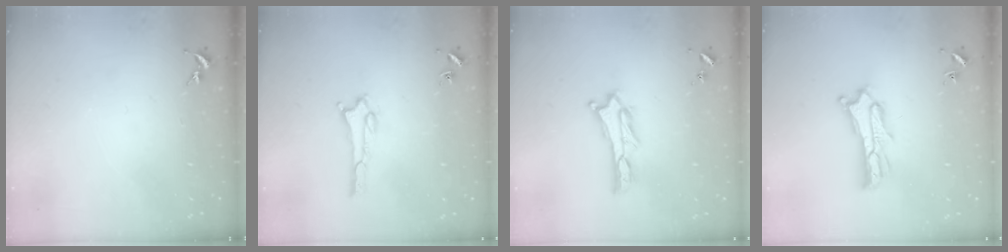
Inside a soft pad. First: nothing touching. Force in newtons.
{"total": 1.6, "press": 1.6, "slide": 0.1}
{"total": 0.9, "press": 0.9, "slide": 0.2}
{"total": 4.0, "press": 4.0, "slide": 0.4}